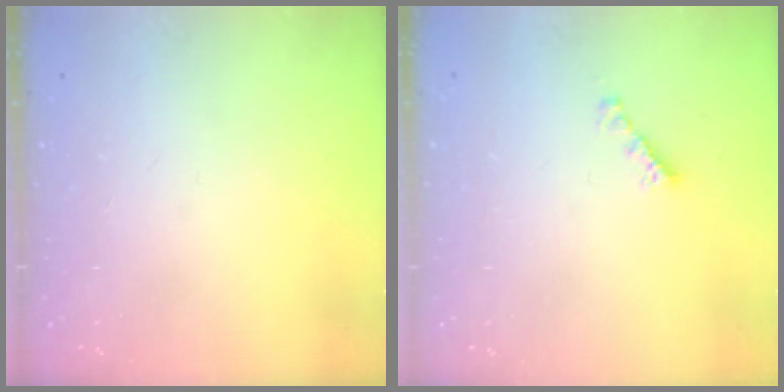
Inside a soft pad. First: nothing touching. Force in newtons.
{"total": 2.3, "press": 2.3, "slide": 0.2}